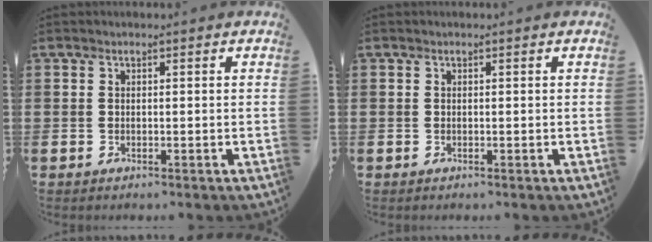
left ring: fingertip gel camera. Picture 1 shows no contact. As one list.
[{"total": 0.0}]